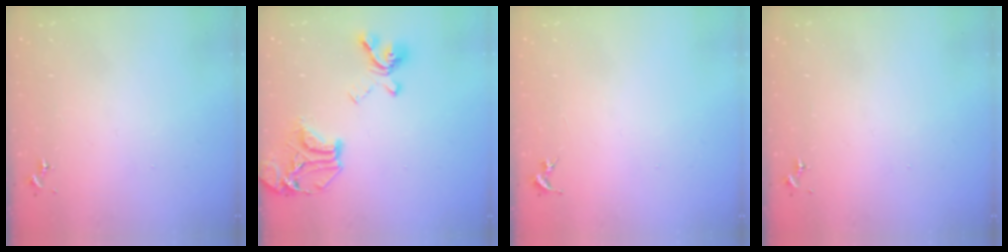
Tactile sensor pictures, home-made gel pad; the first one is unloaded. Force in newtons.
{"total": 19.6, "press": 19.5, "slide": 2.1}
{"total": 0.0}
{"total": 0.0}